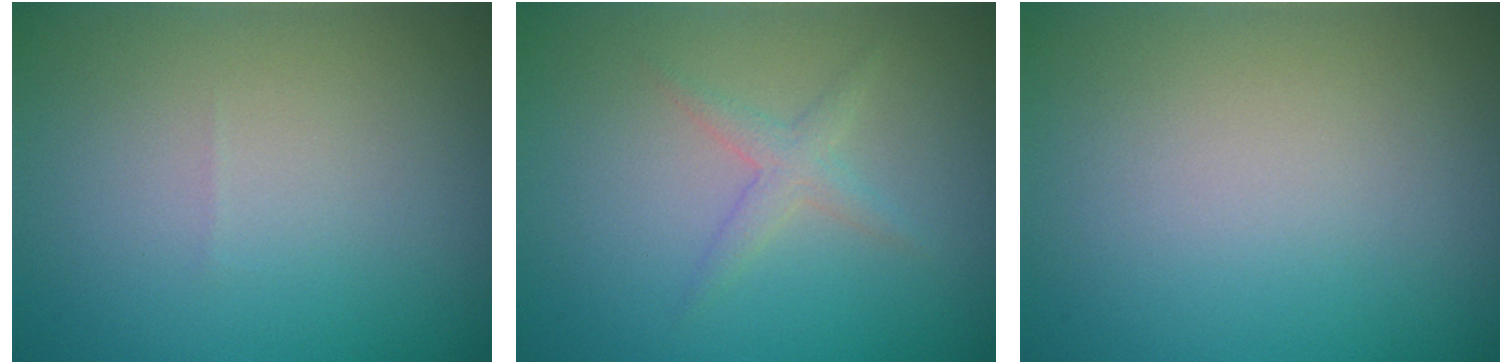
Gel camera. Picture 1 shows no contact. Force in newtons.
{"total": 1.6, "press": 1.6, "slide": 0.1}
{"total": 0.0}